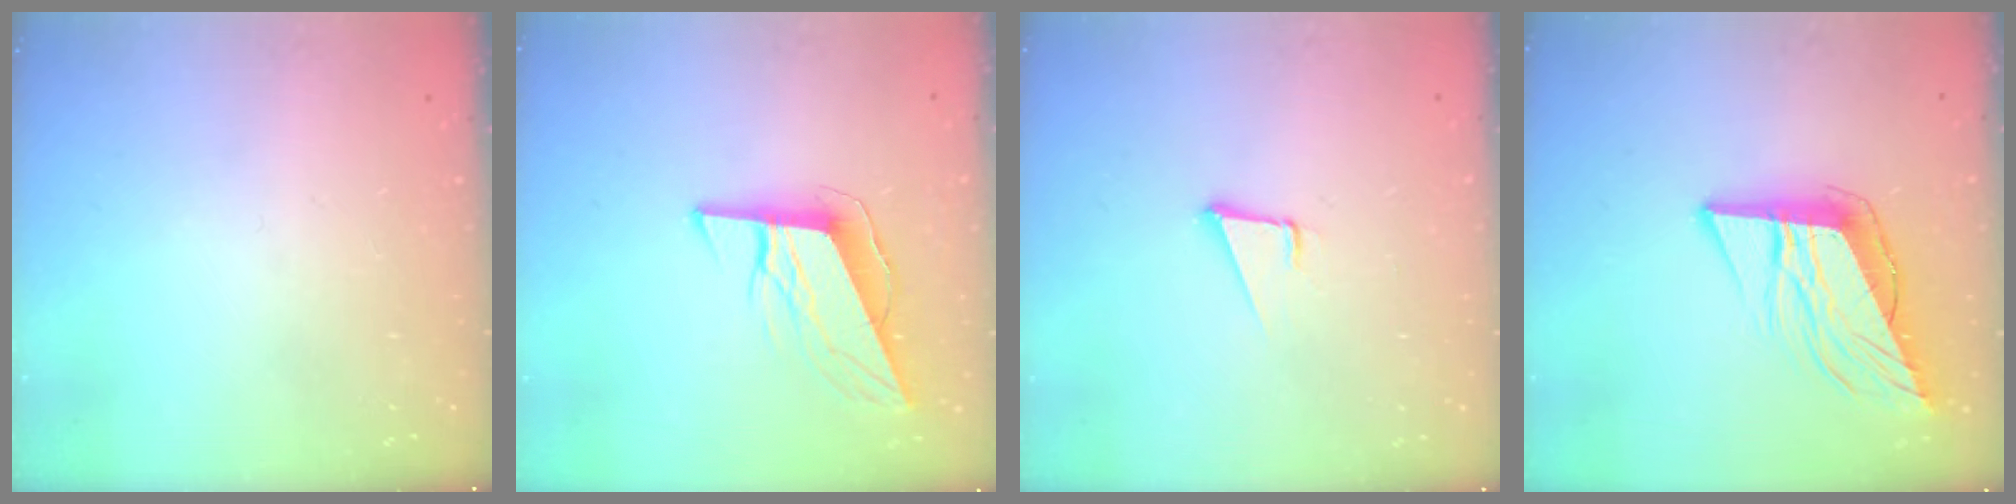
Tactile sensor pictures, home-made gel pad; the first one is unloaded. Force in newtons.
{"total": 10.7, "press": 10.2, "slide": 3.3}
{"total": 3.6, "press": 2.7, "slide": 2.4}
{"total": 12.7, "press": 12.2, "slide": 3.4}